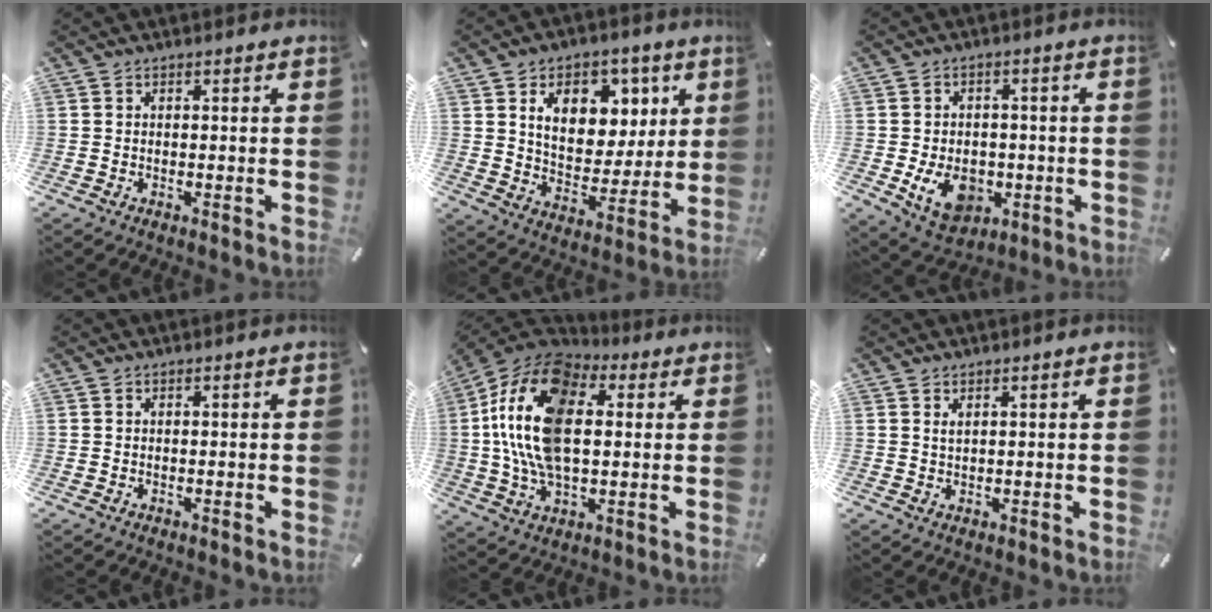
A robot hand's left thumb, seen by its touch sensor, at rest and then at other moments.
{"total": 13.8, "force": [6.1, 10.2, 6.9], "torque": [-0.096, -0.030, 0.110]}
{"total": 10.3, "force": [-2.7, 7.7, 6.2], "torque": [-0.108, 0.007, -0.044]}
{"total": 0.0}
{"total": 21.4, "force": [2.9, 13.0, 16.8], "torque": [-0.366, 0.007, 0.043]}
{"total": 1.2, "force": [0.7, 0.4, 0.9], "torque": [-0.018, -0.001, 0.013]}